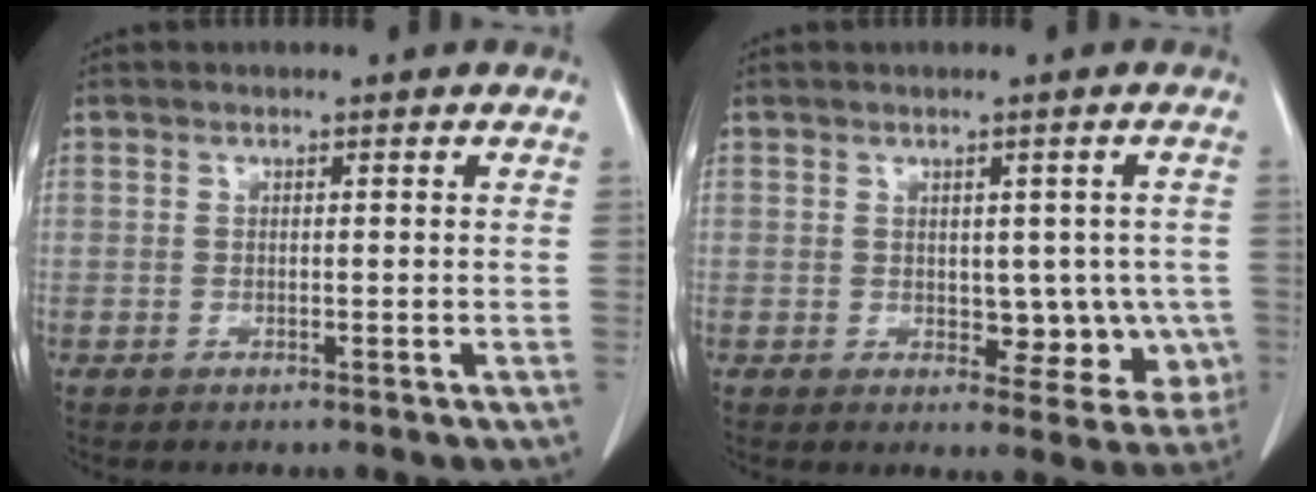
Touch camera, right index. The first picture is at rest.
{"total": 6.7, "force": [-0.6, 4.2, 5.1], "torque": [-0.036, 0.010, 0.003]}